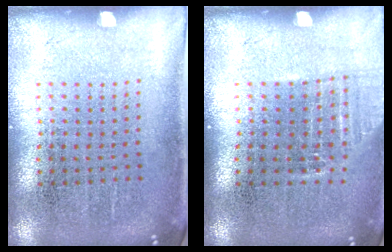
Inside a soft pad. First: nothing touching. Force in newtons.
{"total": 1.0, "press": 0.9, "slide": 0.5}